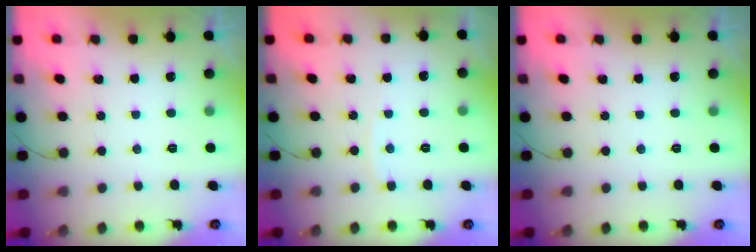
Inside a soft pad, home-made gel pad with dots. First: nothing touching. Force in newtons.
{"total": 3.4, "press": 3.4, "slide": 0.1}
{"total": 0.0}